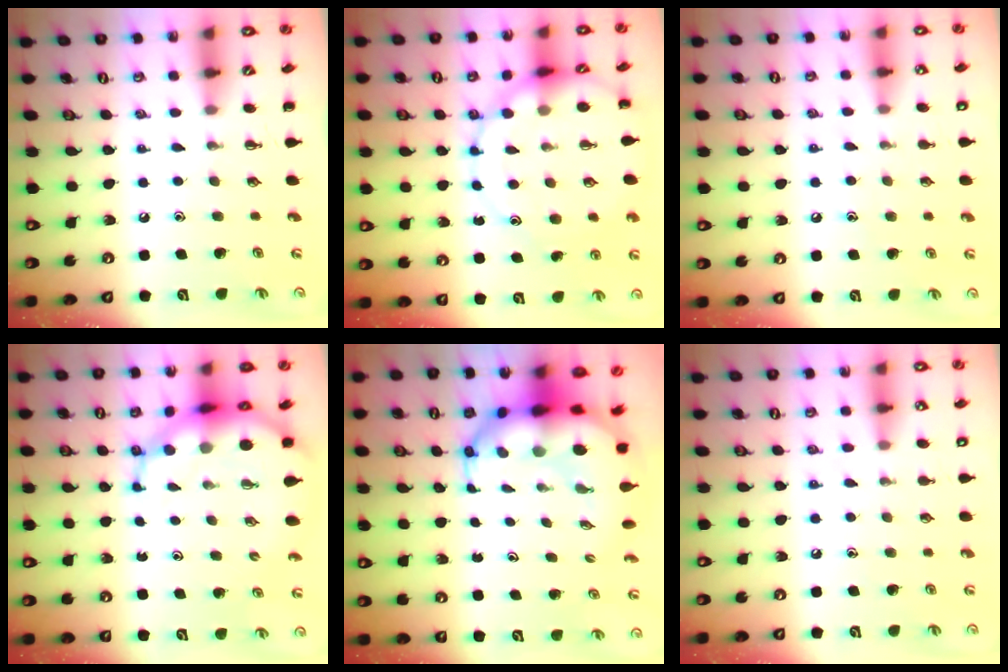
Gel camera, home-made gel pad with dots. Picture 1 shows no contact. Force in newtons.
{"total": 13.9, "press": 13.8, "slide": 1.1}
{"total": 6.5, "press": 6.4, "slide": 1.4}
{"total": 9.7, "press": 9.3, "slide": 2.9}
{"total": 11.3, "press": 10.9, "slide": 3.2}
{"total": 8.1, "press": 7.8, "slide": 2.0}